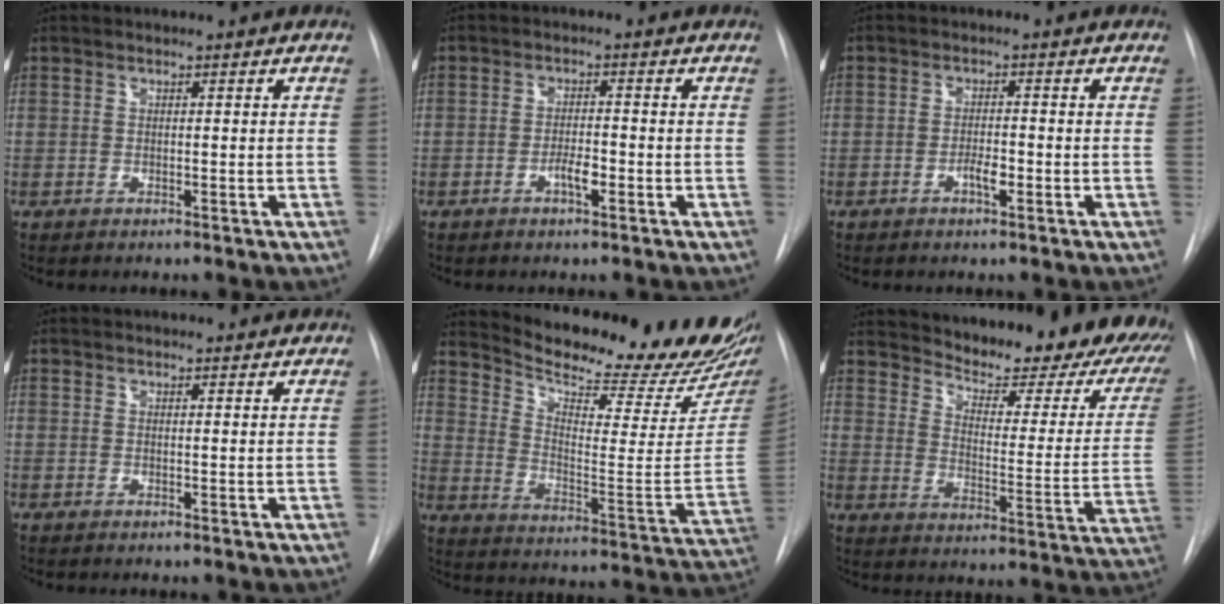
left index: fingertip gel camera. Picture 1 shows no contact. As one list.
[{"total": 2.6, "force": [-1.2, 0.6, 2.3], "torque": [-0.037, 0.002, -0.021]}, {"total": 2.2, "force": [-1.0, 0.6, 1.8], "torque": [-0.030, 0.002, -0.019]}, {"total": 3.6, "force": [3.5, 0.7, 0.5], "torque": [-0.010, 0.015, 0.034]}, {"total": 25.1, "force": [22.6, 2.3, 10.7], "torque": [-0.168, -0.100, 0.300]}, {"total": 24.7, "force": [21.1, 5.4, 11.7], "torque": [-0.173, -0.075, 0.252]}]